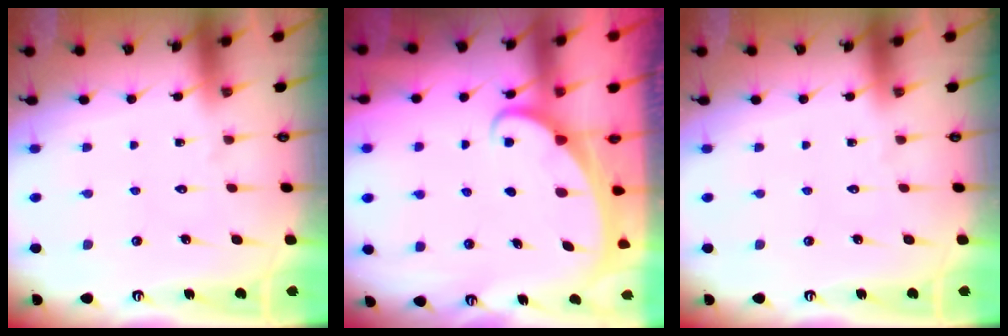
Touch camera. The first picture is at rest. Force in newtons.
{"total": 1.9, "press": 1.9, "slide": 0.3}
{"total": 0.0}